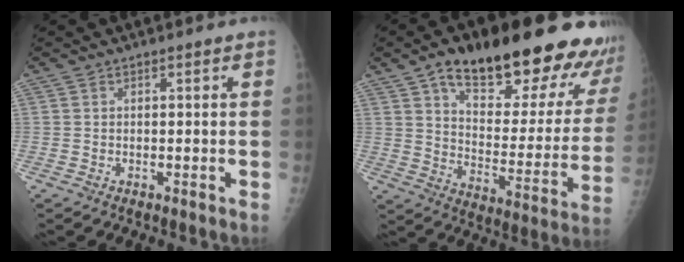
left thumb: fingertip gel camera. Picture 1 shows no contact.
{"total": 30.2, "force": [20.7, 10.5, 19.2], "torque": [-0.239, -0.067, 0.295]}